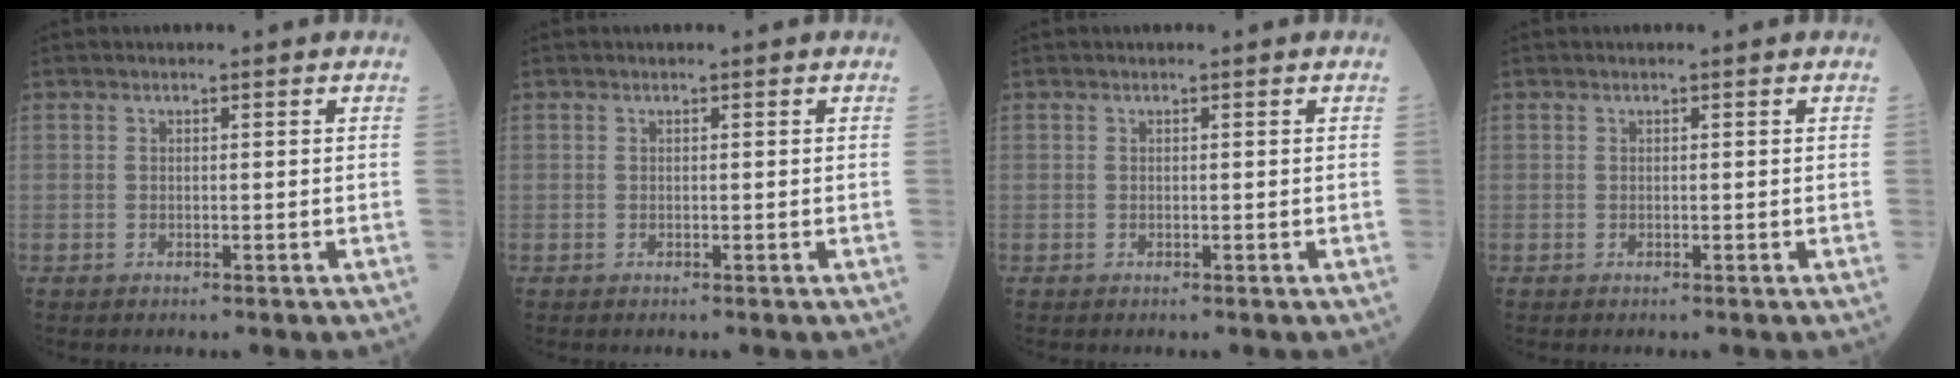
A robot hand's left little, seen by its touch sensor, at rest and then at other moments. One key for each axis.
{"total": 0.0}
{"total": 0.0}
{"total": 0.0}